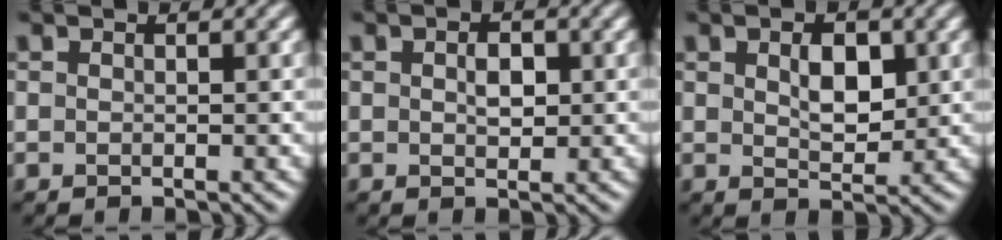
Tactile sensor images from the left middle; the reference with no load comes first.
{"total": 1.8, "force": [0.3, 1.1, 1.5], "torque": [-0.027, 0.002, 0.004]}
{"total": 3.2, "force": [0.9, 1.7, 2.5], "torque": [-0.044, -0.001, 0.015]}